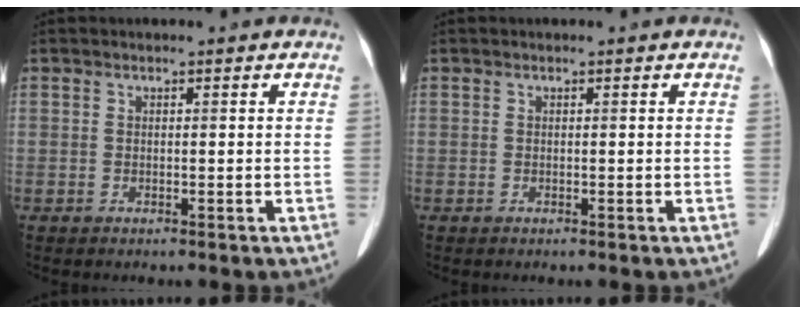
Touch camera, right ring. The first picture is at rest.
{"total": 0.0}